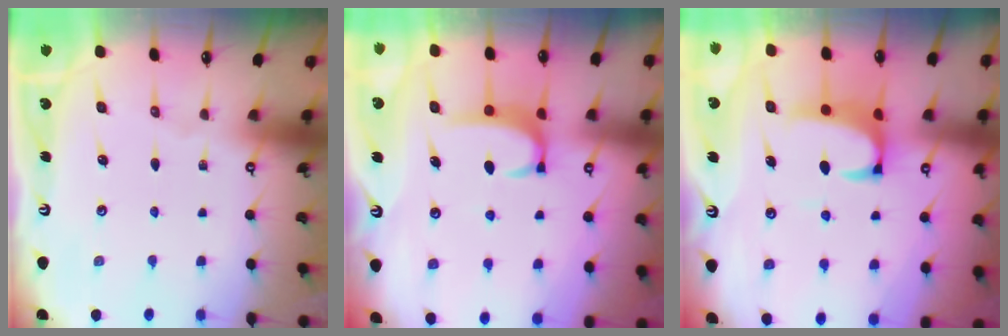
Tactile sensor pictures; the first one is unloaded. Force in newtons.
{"total": 3.3, "press": 3.3, "slide": 0.4}
{"total": 2.3, "press": 2.1, "slide": 1.0}